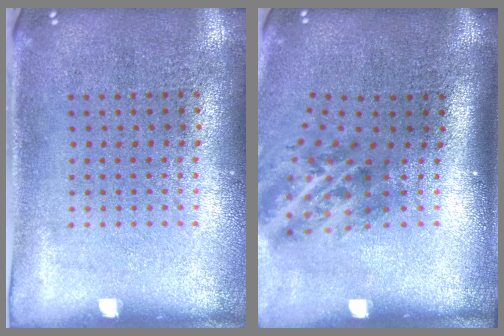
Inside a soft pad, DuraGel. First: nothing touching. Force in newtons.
{"total": 2.1, "press": 1.3, "slide": 1.6}